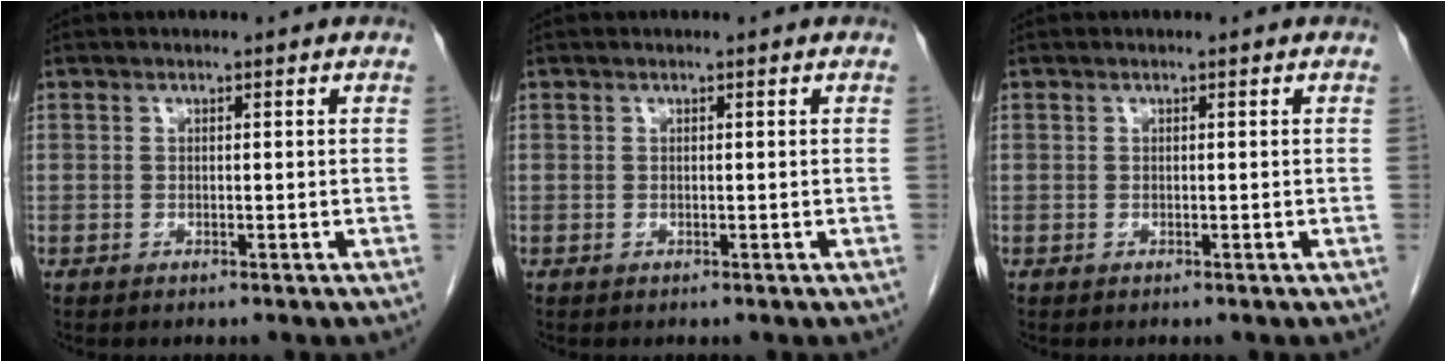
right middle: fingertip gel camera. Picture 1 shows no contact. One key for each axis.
{"total": 0.0}
{"total": 0.0}